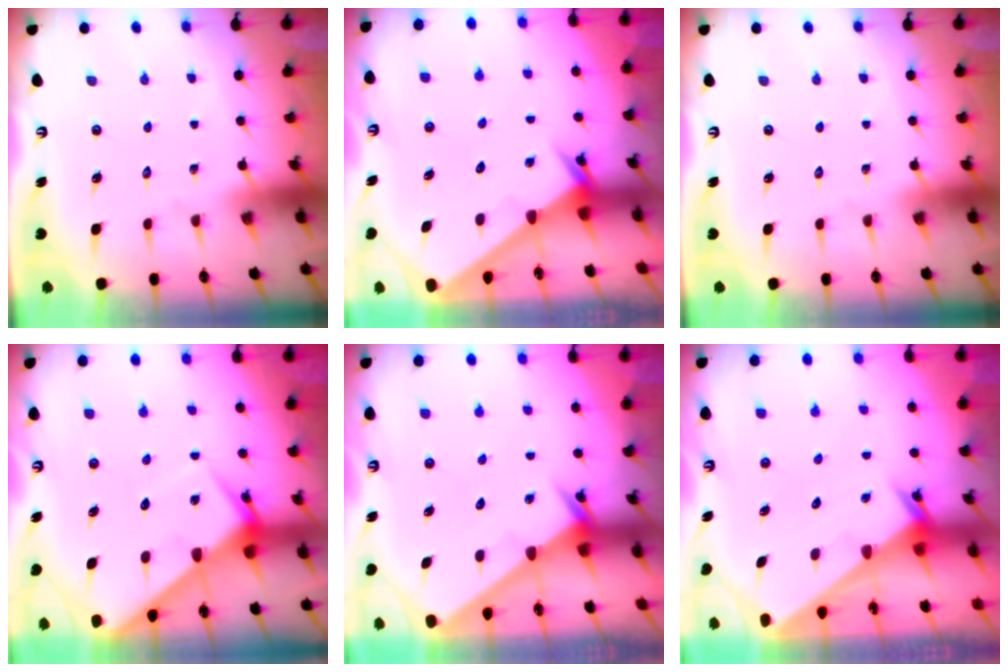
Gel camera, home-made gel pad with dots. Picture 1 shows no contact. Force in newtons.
{"total": 2.5, "press": 2.5, "slide": 0.1}
{"total": 0.0}
{"total": 6.1, "press": 6.1, "slide": 0.4}
{"total": 2.6, "press": 2.6, "slide": 0.0}
{"total": 2.0, "press": 2.0, "slide": 0.2}